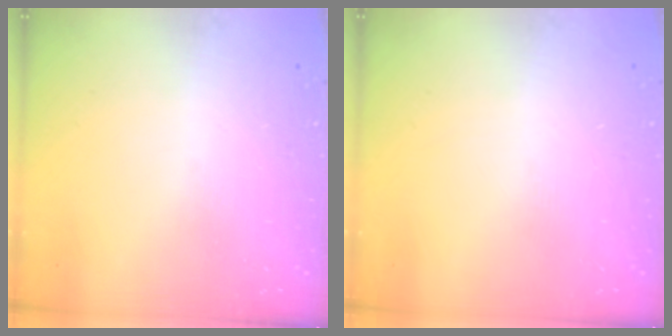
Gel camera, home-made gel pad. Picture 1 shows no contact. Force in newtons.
{"total": 0.0}